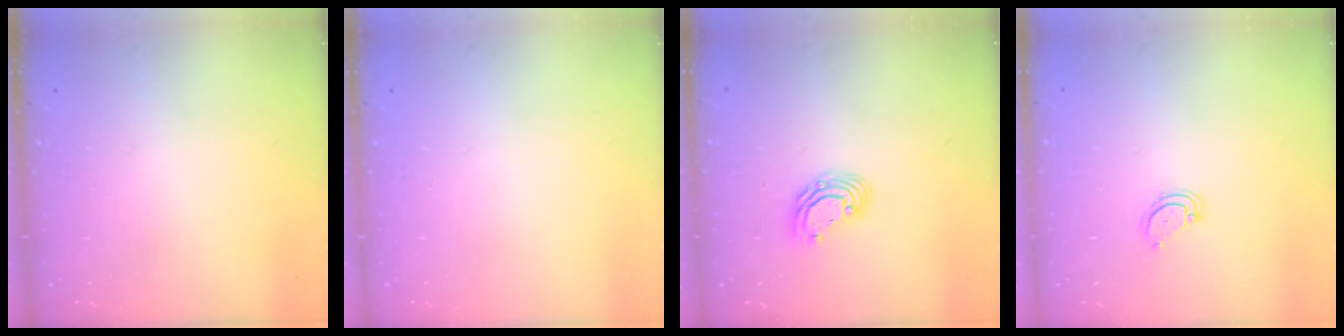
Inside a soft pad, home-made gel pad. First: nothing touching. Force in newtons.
{"total": 0.0}
{"total": 7.5, "press": 7.4, "slide": 1.1}
{"total": 3.1, "press": 3.1, "slide": 0.3}